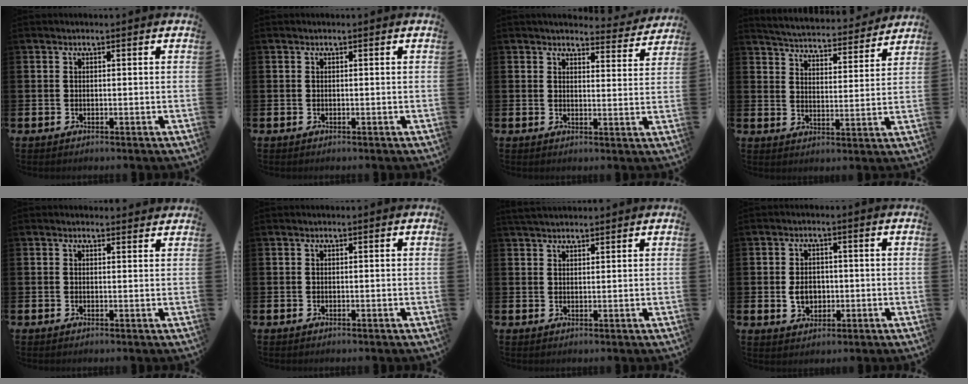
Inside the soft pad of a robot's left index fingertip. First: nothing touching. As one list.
[{"total": 0.0}, {"total": 3.9, "force": [3.8, 0.9, 0.5], "torque": [-0.009, -0.027, 0.064]}, {"total": 5.0, "force": [4.9, 0.6, 0.2], "torque": [-0.030, -0.040, 0.084]}, {"total": 0.9, "force": [0.8, 0.3, 0.1], "torque": [0.007, 0.001, 0.013]}, {"total": 0.0}, {"total": 2.6, "force": [2.5, 0.7, 0.5], "torque": [-0.004, -0.008, 0.044]}, {"total": 3.8, "force": [-0.4, 2.9, 2.3], "torque": [-0.027, 0.000, -0.015]}]